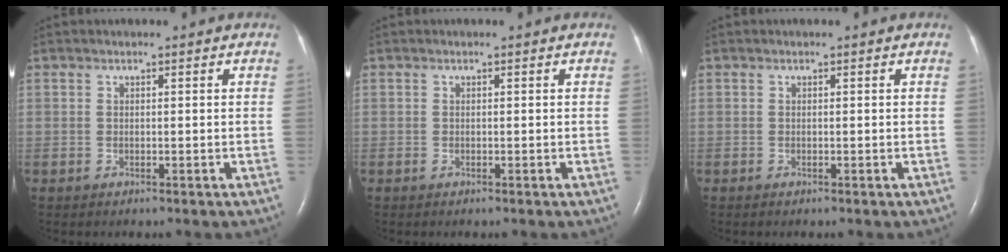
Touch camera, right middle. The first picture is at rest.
{"total": 0.0}
{"total": 0.0}